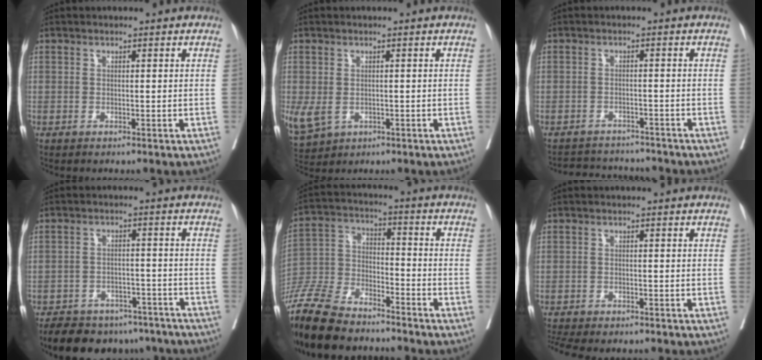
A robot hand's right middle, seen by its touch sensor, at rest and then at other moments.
{"total": 6.6, "force": [-1.3, 5.1, 3.9], "torque": [-0.107, -0.010, -0.009]}
{"total": 6.1, "force": [-5.9, 1.5, 0.0], "torque": [0.003, 0.008, -0.082]}
{"total": 14.8, "force": [-12.1, 6.9, 4.9], "torque": [-0.089, 0.006, -0.154]}
{"total": 18.6, "force": [-15.7, 5.2, 8.7], "torque": [-0.206, -0.030, -0.288]}
{"total": 8.4, "force": [-7.4, 2.1, 3.4], "torque": [-0.052, -0.002, -0.104]}